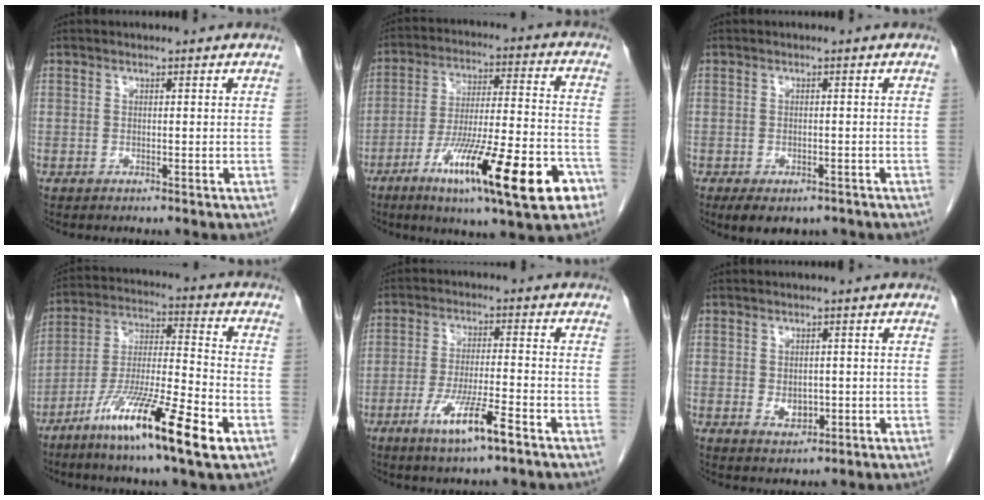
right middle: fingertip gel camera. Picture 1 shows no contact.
{"total": 20.6, "force": [-10.2, 2.5, 17.7], "torque": [-0.261, -0.017, -0.158]}
{"total": 6.1, "force": [-4.4, 3.0, 2.9], "torque": [-0.038, -0.004, -0.061]}
{"total": 16.4, "force": [-8.7, 1.0, 13.9], "torque": [-0.265, -0.033, -0.156]}
{"total": 7.9, "force": [-4.3, 0.4, 6.6], "torque": [-0.126, -0.013, -0.075]}
{"total": 2.1, "force": [-0.1, 1.6, 1.4], "torque": [-0.021, -0.001, 0.004]}